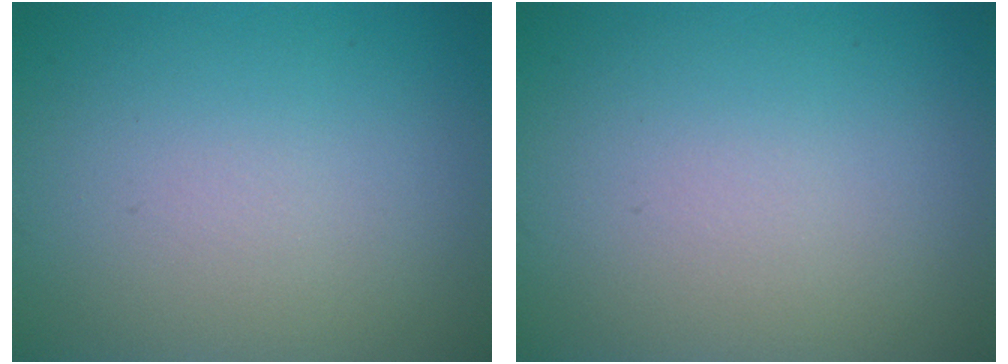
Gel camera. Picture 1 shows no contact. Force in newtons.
{"total": 0.0}